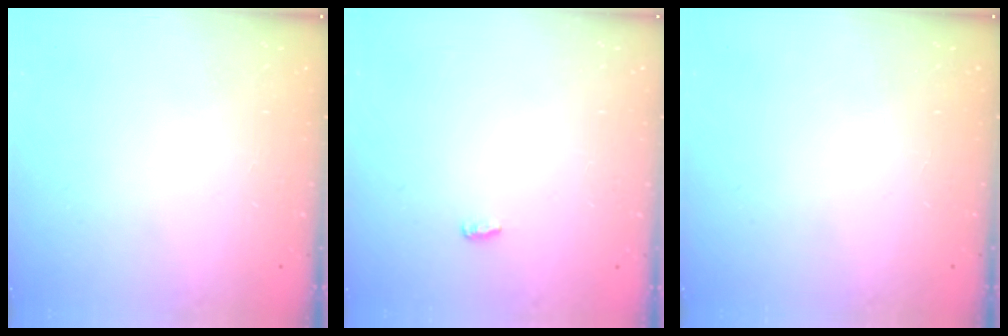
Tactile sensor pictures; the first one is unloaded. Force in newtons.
{"total": 2.9, "press": 2.6, "slide": 1.3}
{"total": 0.0}